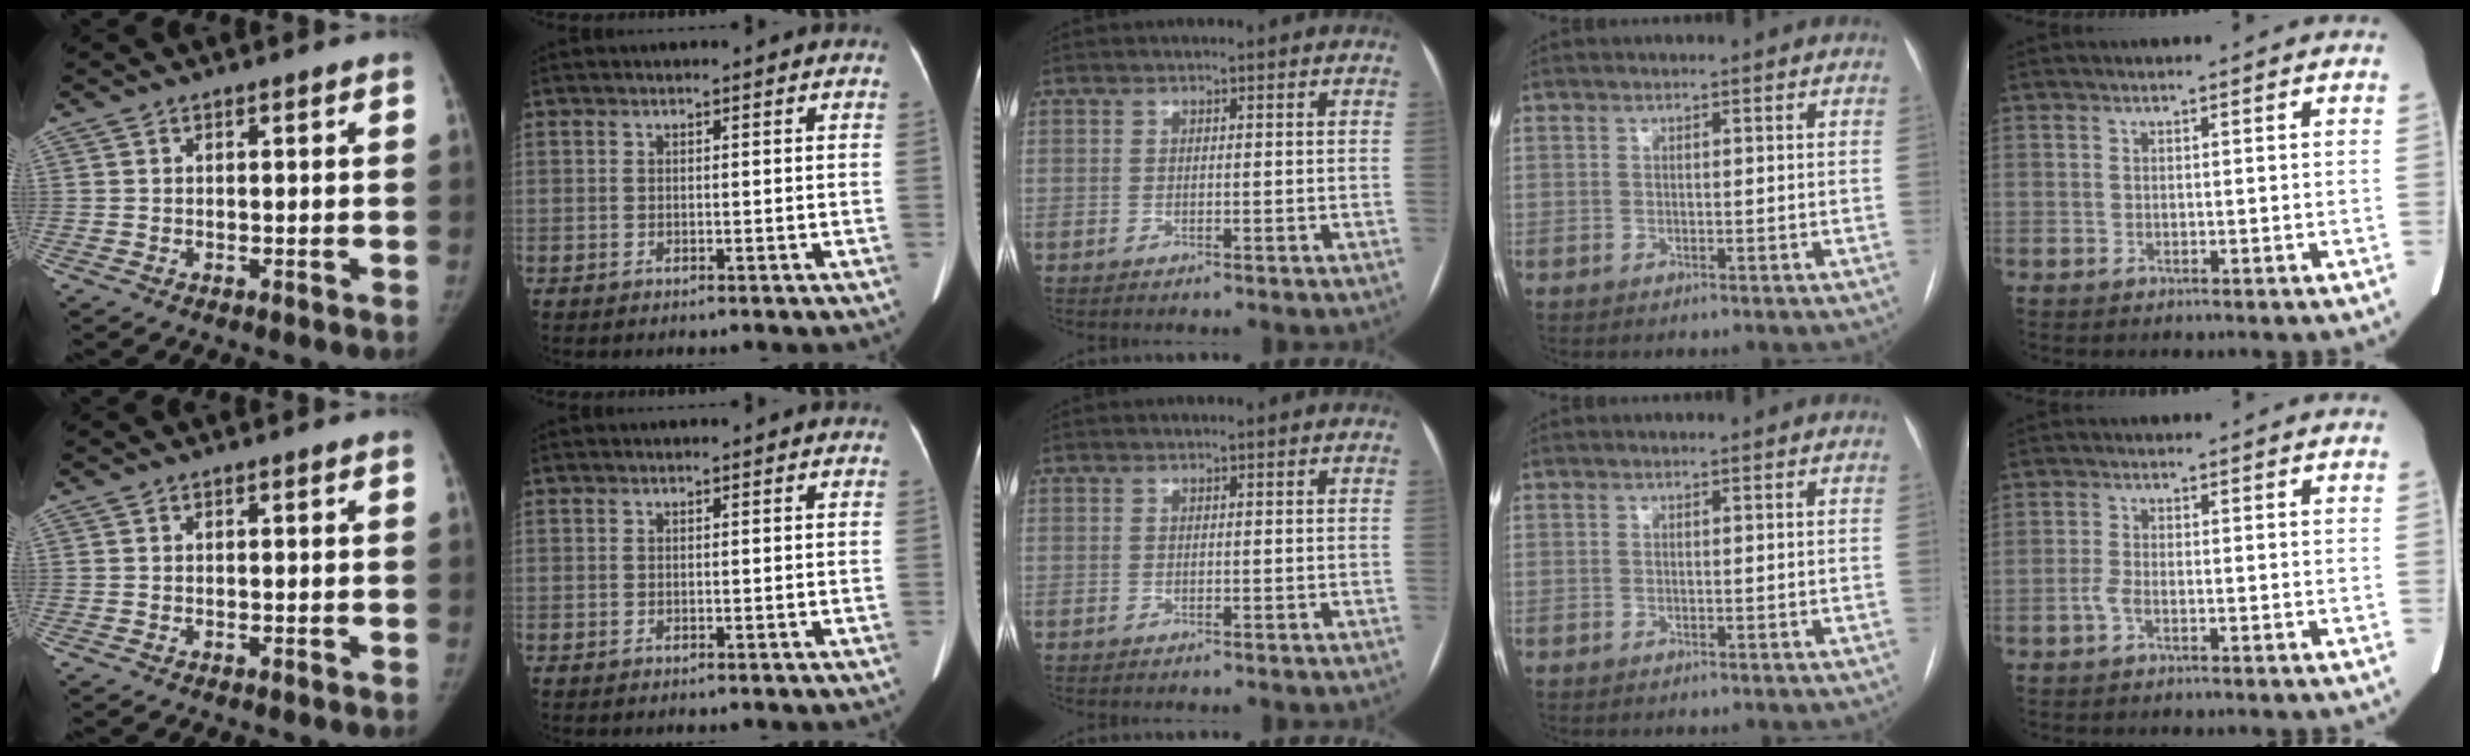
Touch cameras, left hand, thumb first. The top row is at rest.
{"little": {"total": 1.5, "force": [-0.8, 0.4, 1.2], "torque": [-0.030, -0.001, -0.019]}}